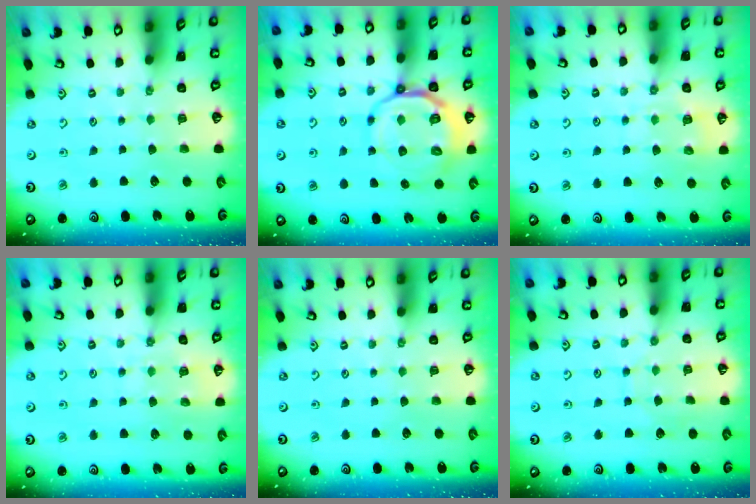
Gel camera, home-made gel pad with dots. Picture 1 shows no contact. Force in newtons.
{"total": 11.9, "press": 11.6, "slide": 2.8}
{"total": 7.8, "press": 7.8, "slide": 0.5}
{"total": 7.3, "press": 7.3, "slide": 0.8}
{"total": 0.0}
{"total": 6.8, "press": 6.7, "slide": 0.6}